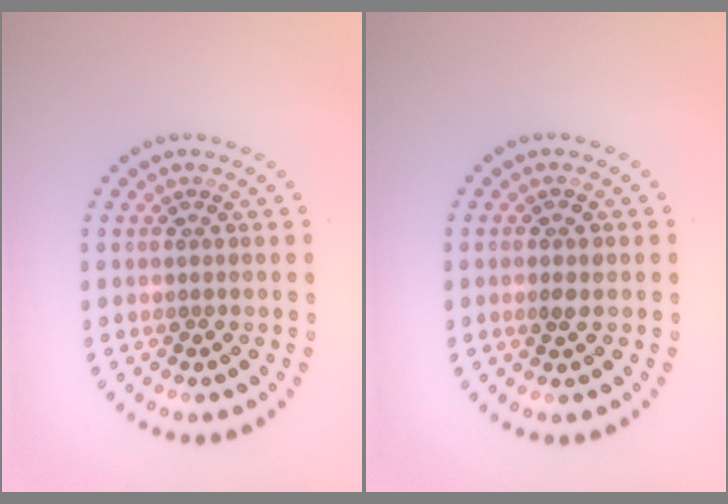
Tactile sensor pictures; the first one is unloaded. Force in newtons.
{"total": 1.1, "press": 1.1, "slide": 0.1}